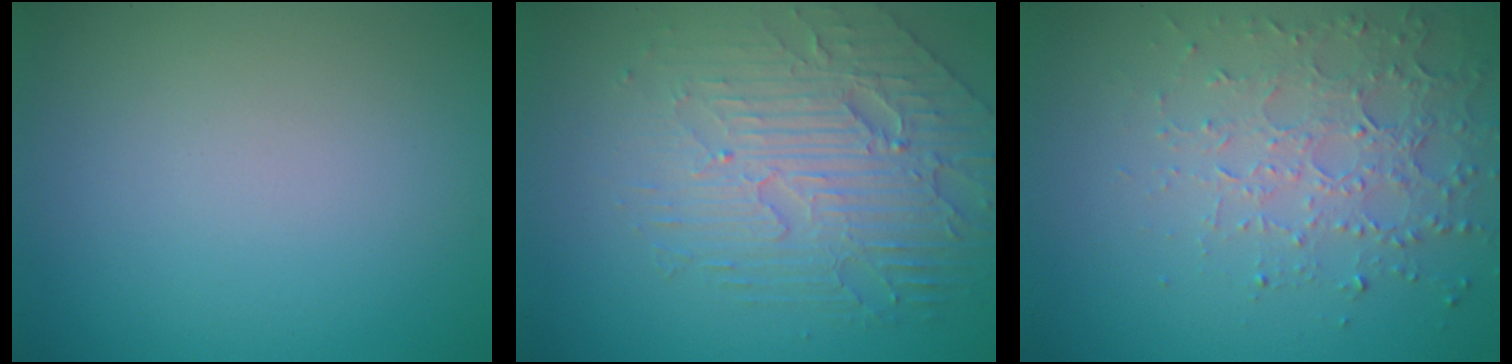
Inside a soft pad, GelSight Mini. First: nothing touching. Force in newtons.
{"total": 5.9, "press": 4.5, "slide": 3.8}
{"total": 3.9, "press": 3.0, "slide": 2.5}